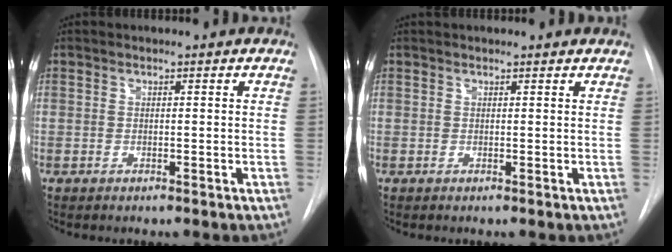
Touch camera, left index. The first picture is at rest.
{"total": 2.7, "force": [2.6, 0.2, 0.5], "torque": [-0.010, 0.021, 0.029]}